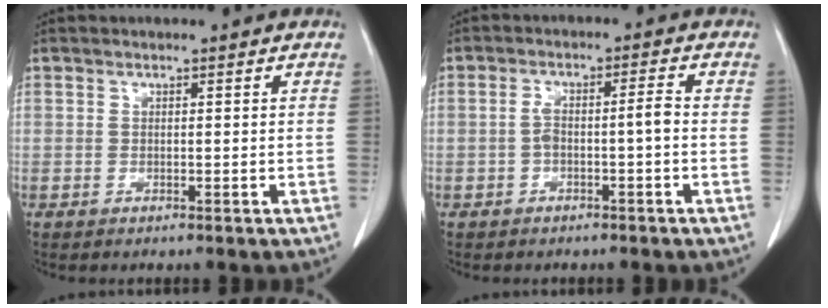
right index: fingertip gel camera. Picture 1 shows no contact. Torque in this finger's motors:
{"motor_torque": [0.62, -0.36, 0.18, 0.08]}